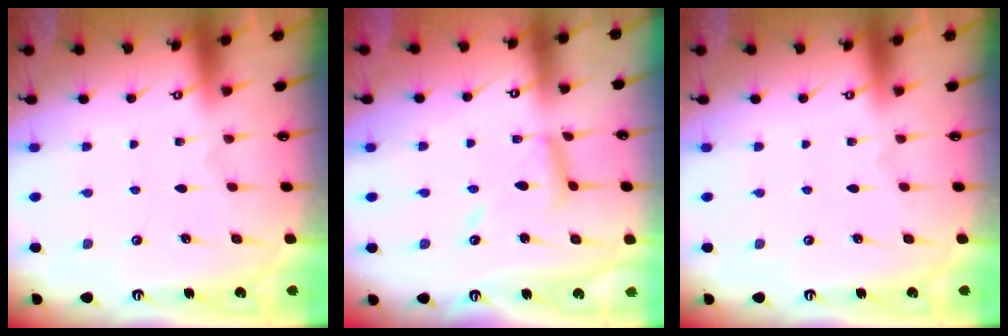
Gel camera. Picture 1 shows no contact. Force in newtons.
{"total": 10.4, "press": 10.4, "slide": 0.7}
{"total": 0.0}